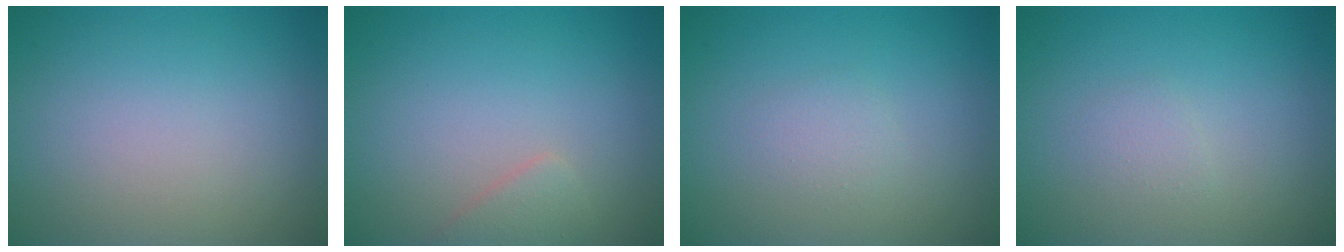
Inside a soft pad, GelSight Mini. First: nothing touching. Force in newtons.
{"total": 1.3, "press": 1.3, "slide": 0.1}
{"total": 1.0, "press": 1.0, "slide": 0.0}
{"total": 0.9, "press": 0.9, "slide": 0.1}